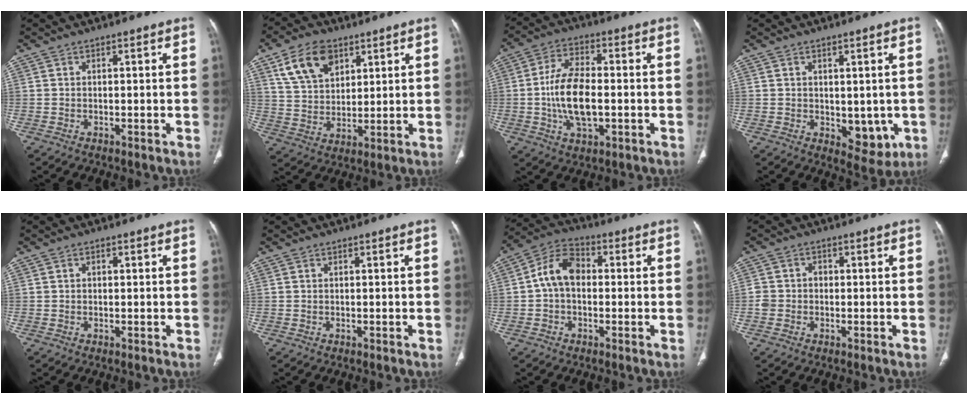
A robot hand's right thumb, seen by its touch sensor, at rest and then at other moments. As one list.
[{"total": 11.5, "force": [6.0, 7.3, 6.5], "torque": [-0.098, -0.018, 0.118]}, {"total": 12.1, "force": [-1.4, 6.0, 10.4], "torque": [-0.197, 0.010, -0.027]}, {"total": 6.5, "force": [-0.7, 4.1, 5.0], "torque": [-0.034, -0.014, 0.005]}, {"total": 0.7, "force": [0.2, 0.6, 0.4], "torque": [-0.004, 0.002, 0.002]}, {"total": 0.0}, {"total": 8.3, "force": [0.0, 5.8, 6.0], "torque": [-0.098, 0.027, -0.011]}, {"total": 3.1, "force": [-0.7, 2.8, 1.1], "torque": [-0.010, 0.015, -0.014]}]